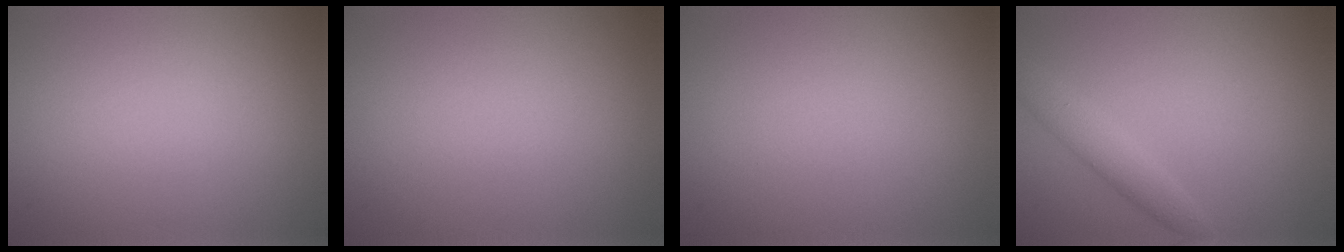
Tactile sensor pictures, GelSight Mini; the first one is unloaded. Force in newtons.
{"total": 0.0}
{"total": 0.0}
{"total": 2.3, "press": 2.3, "slide": 0.1}